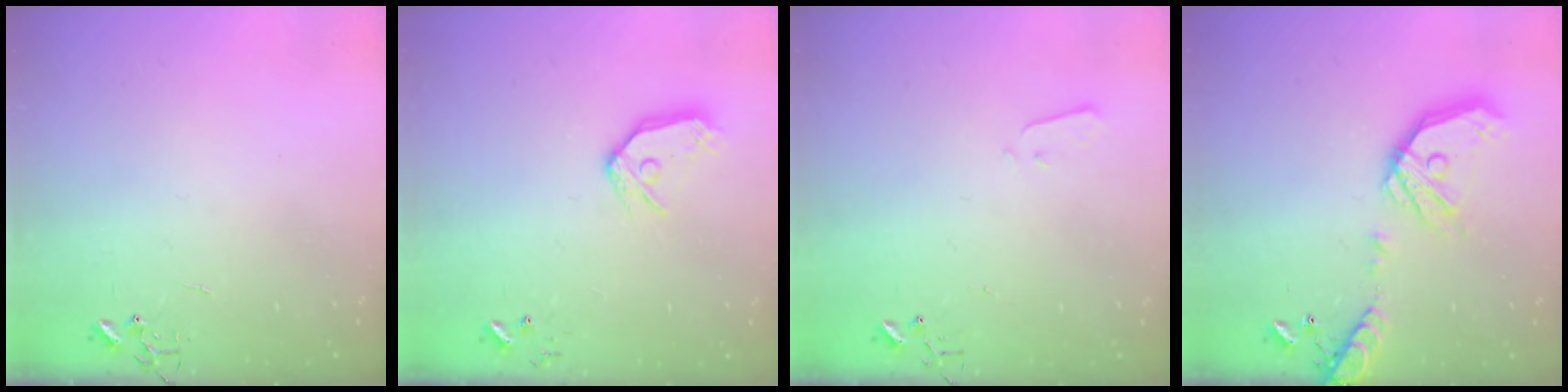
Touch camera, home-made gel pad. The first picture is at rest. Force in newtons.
{"total": 11.3, "press": 11.2, "slide": 1.4}
{"total": 1.9, "press": 1.9, "slide": 0.4}
{"total": 18.1, "press": 17.8, "slide": 3.3}